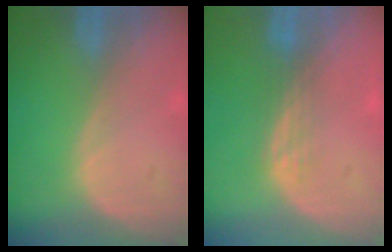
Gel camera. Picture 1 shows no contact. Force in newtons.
{"total": 2.9, "press": 2.5, "slide": 1.5}